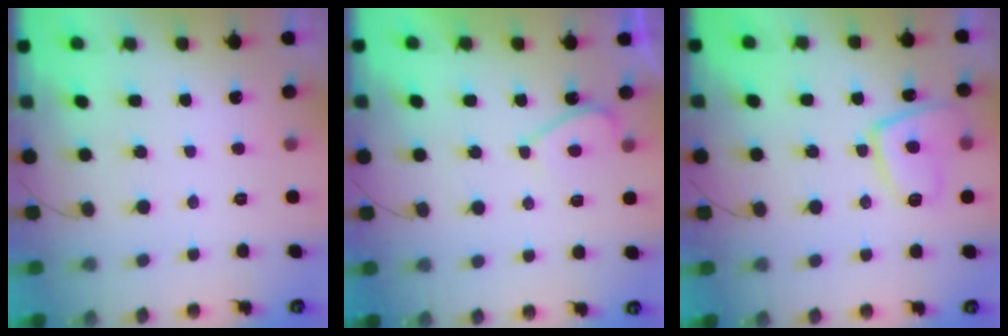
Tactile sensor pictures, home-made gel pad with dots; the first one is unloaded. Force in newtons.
{"total": 3.3, "press": 3.2, "slide": 0.5}
{"total": 10.7, "press": 10.6, "slide": 1.2}